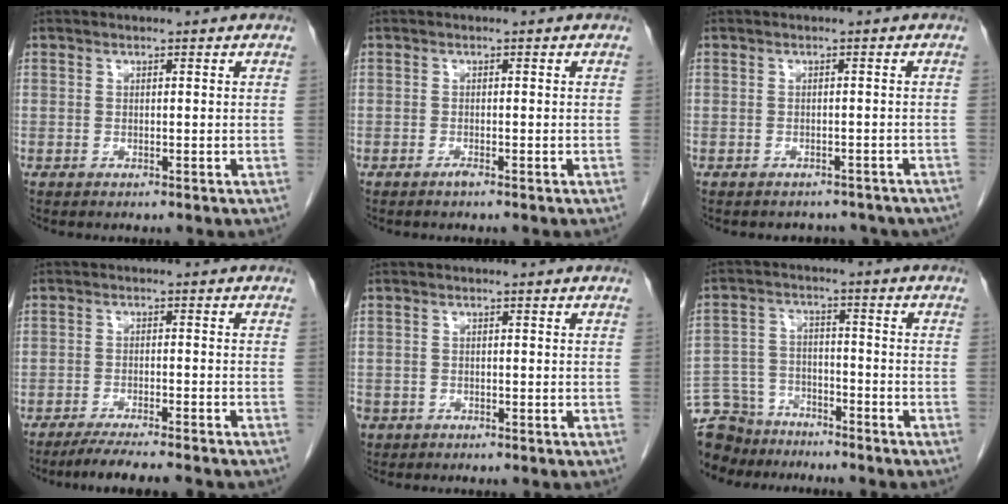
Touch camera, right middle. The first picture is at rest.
{"total": 0.7, "force": [-0.6, -0.1, 0.4], "torque": [-0.011, -0.001, -0.011]}
{"total": 7.1, "force": [-6.2, 3.2, 1.3], "torque": [-0.009, 0.003, -0.060]}
{"total": 9.0, "force": [-7.8, 0.2, 4.5], "torque": [-0.055, -0.018, -0.119]}
{"total": 3.3, "force": [-2.2, 2.4, 0.7], "torque": [-0.020, -0.001, -0.038]}
{"total": 14.7, "force": [-12.8, 6.7, 3.1], "torque": [-0.083, 0.019, -0.203]}